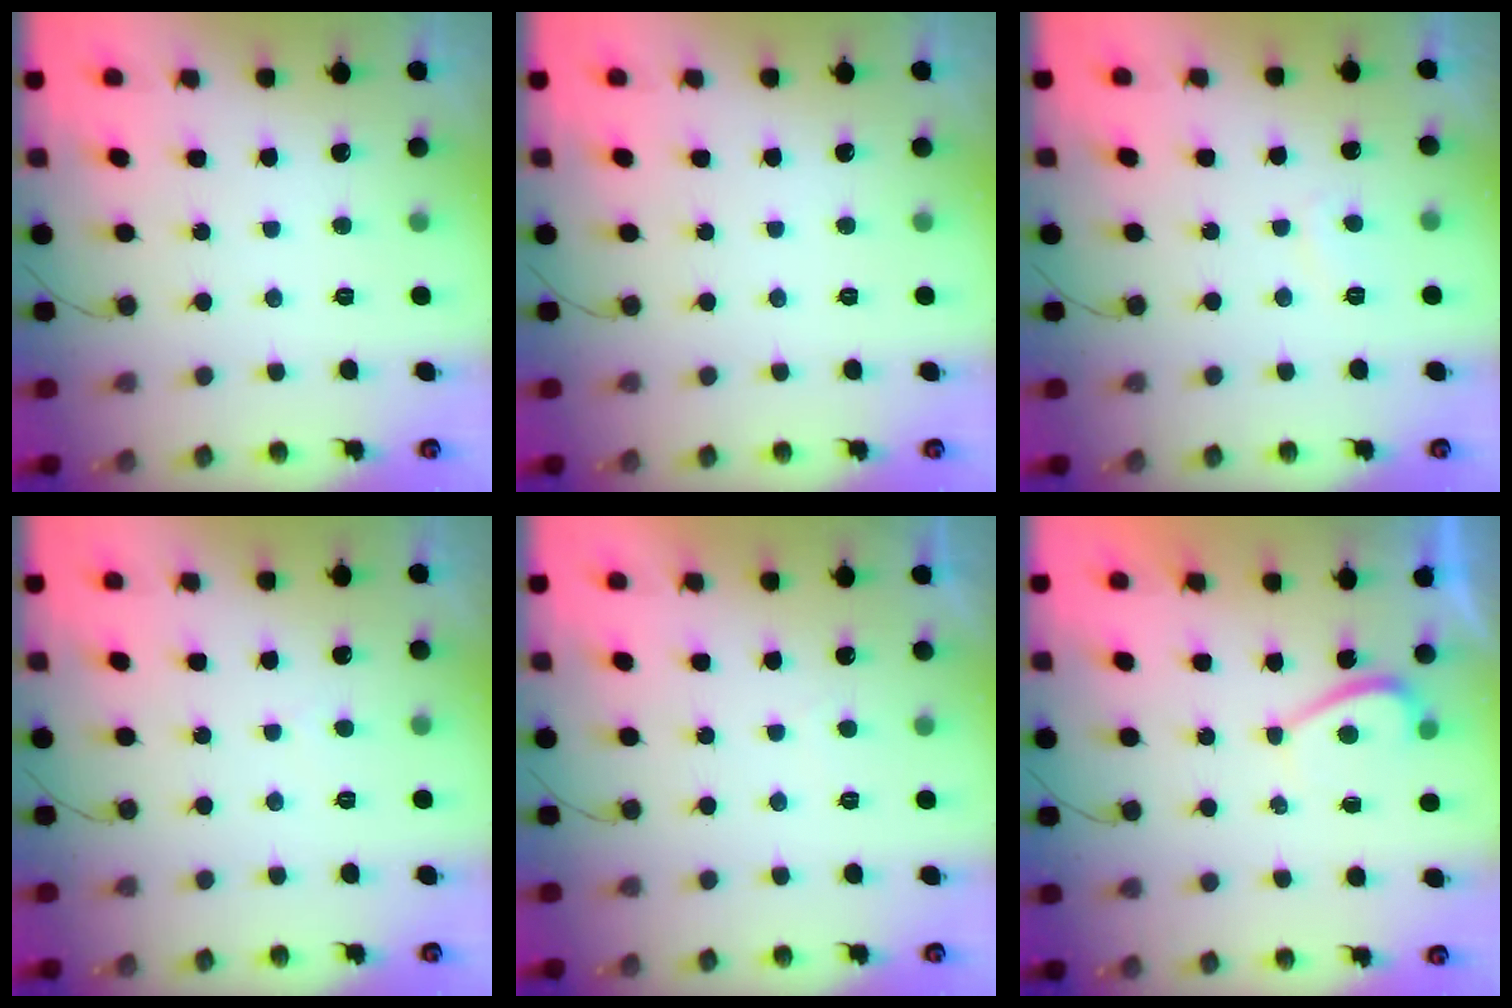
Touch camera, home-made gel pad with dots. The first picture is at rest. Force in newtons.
{"total": 0.0}
{"total": 1.7, "press": 1.6, "slide": 0.6}
{"total": 2.7, "press": 2.7, "slide": 0.2}
{"total": 1.4, "press": 1.1, "slide": 0.8}
{"total": 2.0, "press": 1.9, "slide": 0.6}